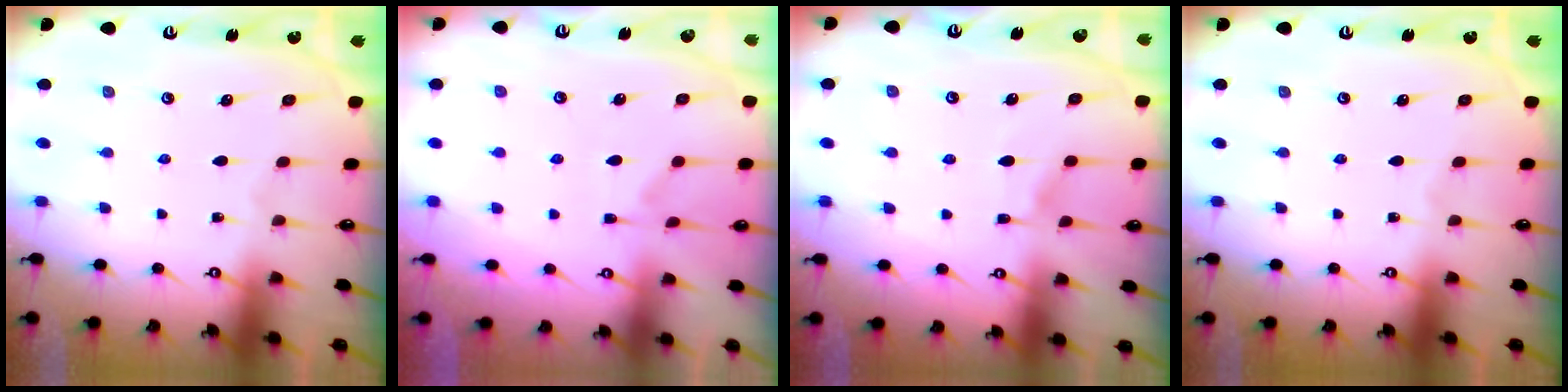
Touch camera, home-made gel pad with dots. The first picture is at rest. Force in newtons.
{"total": 3.6, "press": 3.5, "slide": 1.1}
{"total": 5.7, "press": 5.6, "slide": 0.7}
{"total": 0.0}